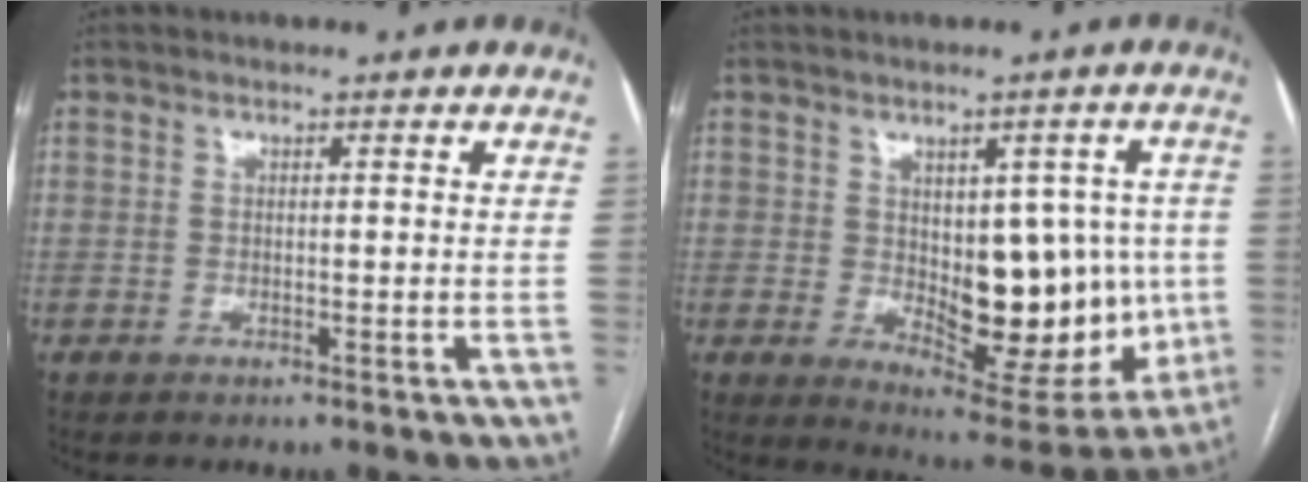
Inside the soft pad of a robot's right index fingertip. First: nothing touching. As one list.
[{"total": 16.5, "force": [-0.9, 7.7, 14.6], "torque": [-0.195, 0.000, 0.012]}]